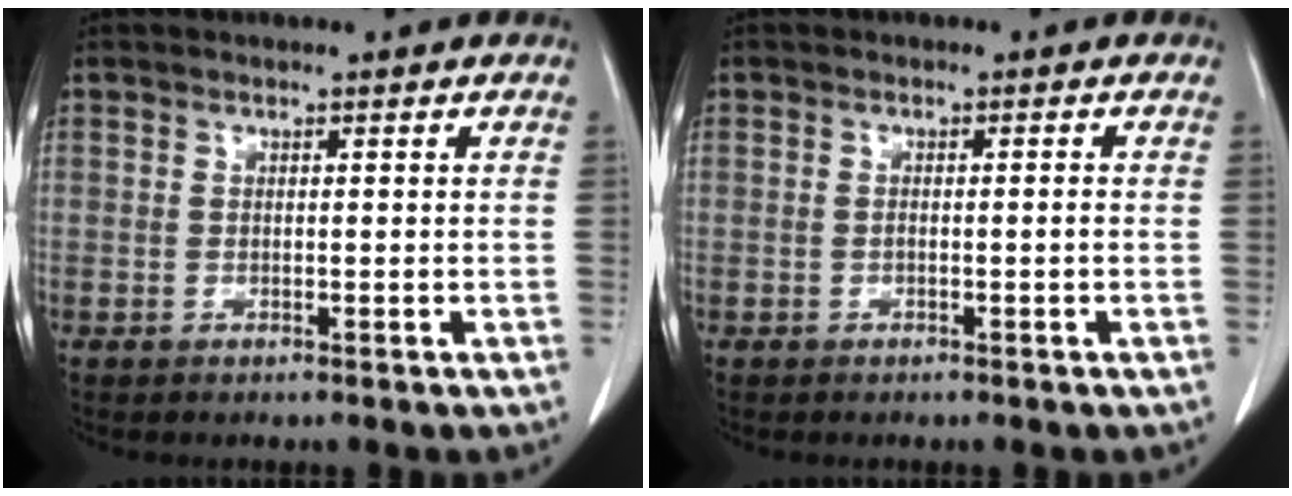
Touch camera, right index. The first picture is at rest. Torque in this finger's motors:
{"motor_torque": [-0.17, 0.15, 0.03, -0.01]}